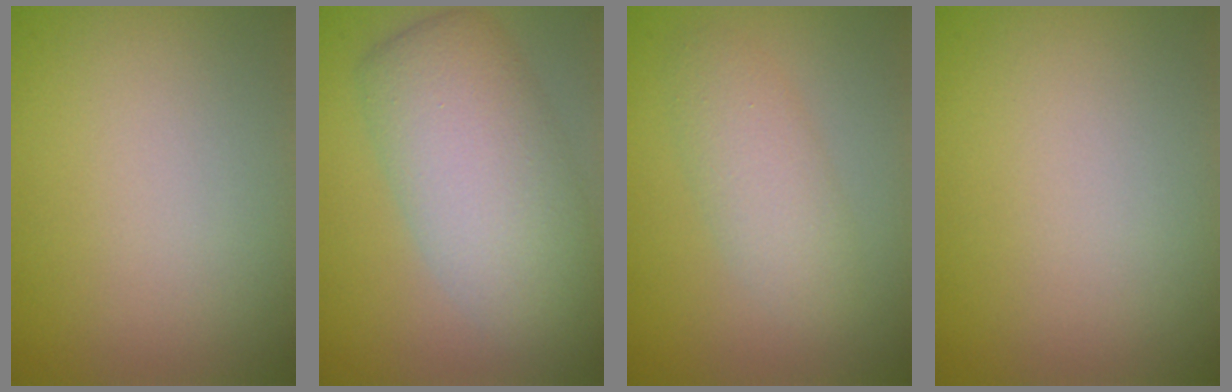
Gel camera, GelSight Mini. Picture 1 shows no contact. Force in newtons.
{"total": 7.2, "press": 7.2, "slide": 0.6}
{"total": 2.6, "press": 2.6, "slide": 0.0}
{"total": 0.0}